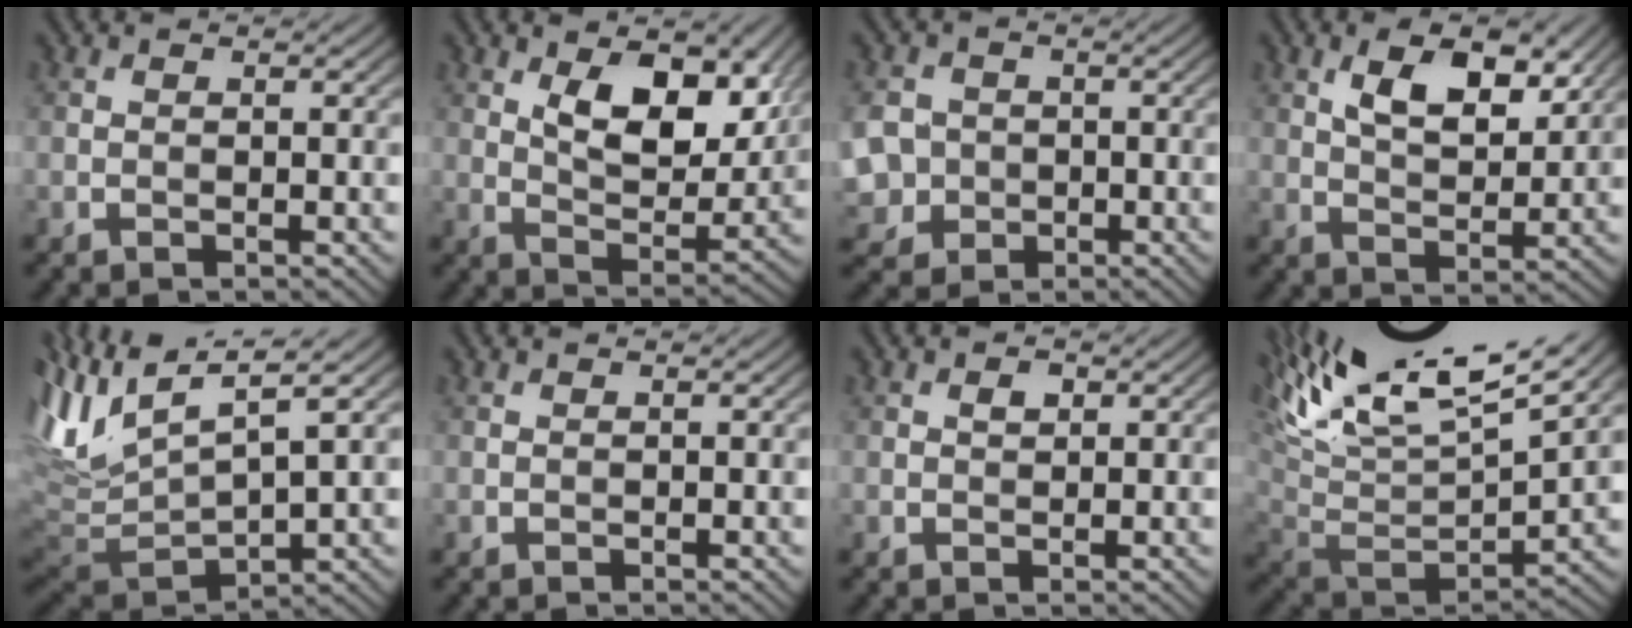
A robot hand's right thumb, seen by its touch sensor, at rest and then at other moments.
{"total": 10.8, "force": [4.5, 5.4, 8.2], "torque": [-0.139, -0.012, 0.076]}
{"total": 7.3, "force": [-1.0, 6.7, 2.9], "torque": [-0.097, -0.016, -0.039]}
{"total": 7.3, "force": [3.7, 3.3, 5.4], "torque": [-0.097, -0.006, 0.070]}
{"total": 11.4, "force": [4.0, 3.9, 10.0], "torque": [-0.235, 0.014, 0.079]}
{"total": 0.0}
{"total": 0.9, "force": [0.4, 0.5, 0.6], "torque": [-0.012, 0.000, 0.007]}
{"total": 16.4, "force": [9.4, 5.7, 12.1], "torque": [-0.262, 0.014, 0.157]}